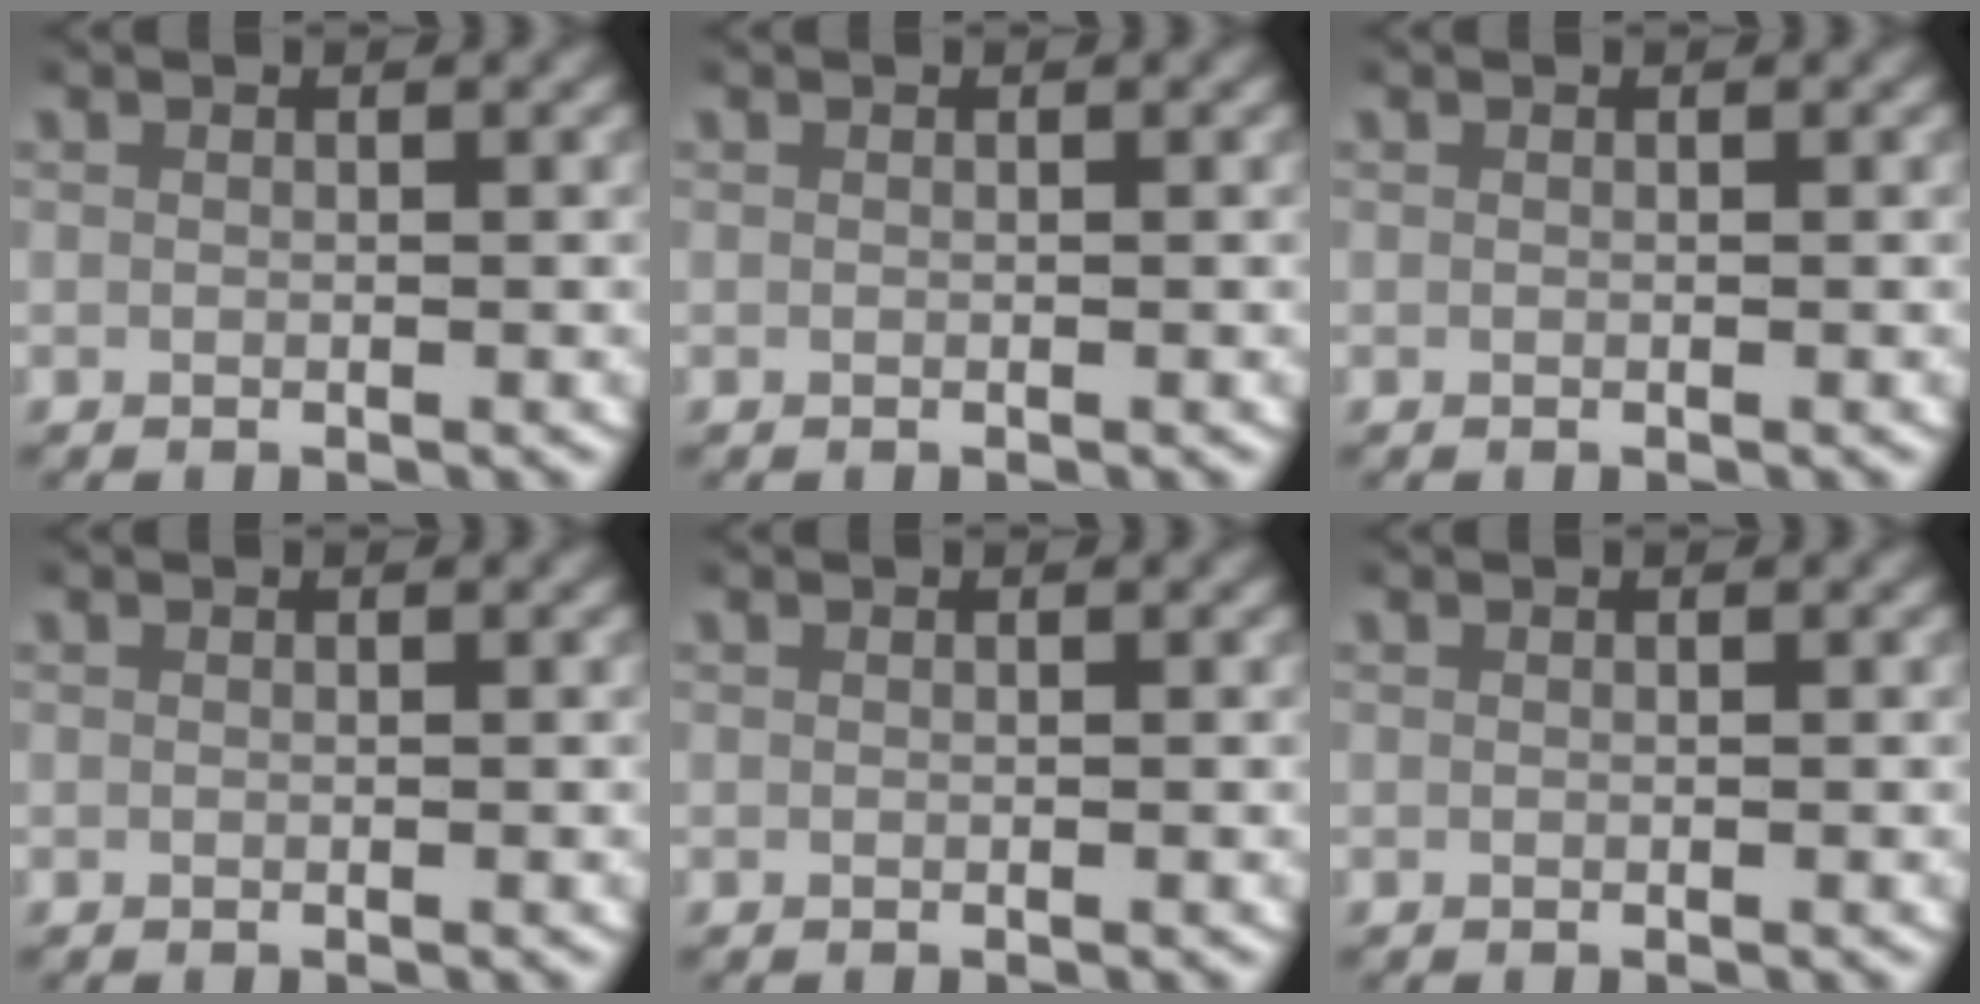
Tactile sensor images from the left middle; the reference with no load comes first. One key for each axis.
{"total": 0.0}
{"total": 0.0}
{"total": 0.0}
{"total": 0.0}
{"total": 0.0}